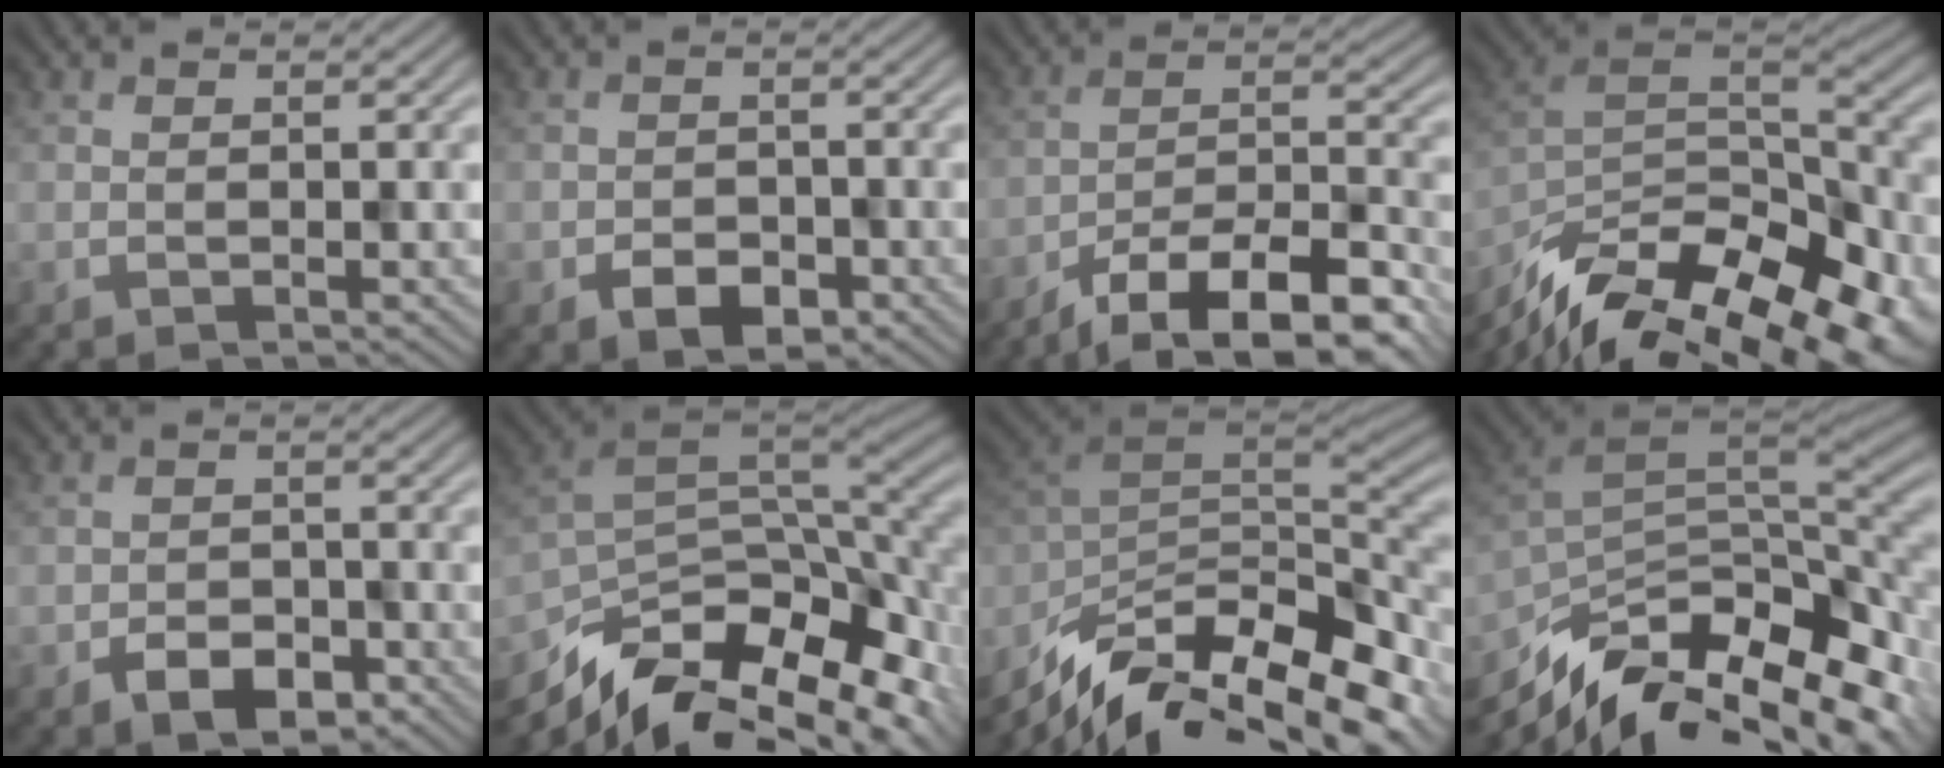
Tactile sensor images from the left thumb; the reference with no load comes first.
{"total": 3.7, "force": [-2.0, 2.3, 2.0], "torque": [-0.035, -0.008, -0.036]}
{"total": 13.1, "force": [-9.8, 3.8, 7.9], "torque": [-0.135, -0.009, -0.164]}
{"total": 17.6, "force": [-12.9, 7.1, 9.7], "torque": [-0.198, -0.031, -0.196]}
{"total": 4.4, "force": [-2.6, 2.6, 2.4], "torque": [-0.042, -0.007, -0.047]}
{"total": 15.6, "force": [-9.4, 6.5, 10.7], "torque": [-0.222, -0.028, -0.150]}
{"total": 15.5, "force": [-8.2, 5.9, 11.8], "torque": [-0.237, -0.005, -0.151]}
{"total": 15.0, "force": [-8.9, 6.1, 10.4], "torque": [-0.224, -0.022, -0.144]}